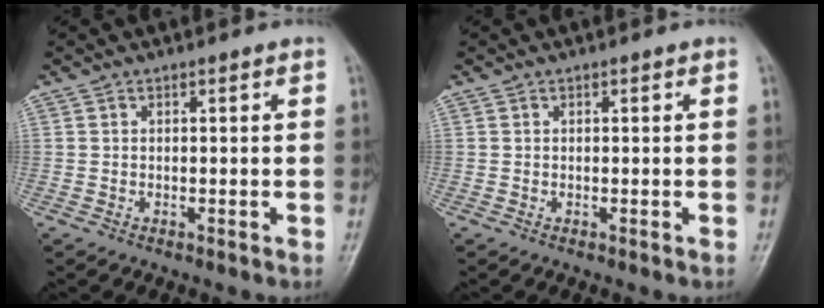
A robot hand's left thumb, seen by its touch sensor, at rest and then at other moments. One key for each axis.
{"total": 0.0}